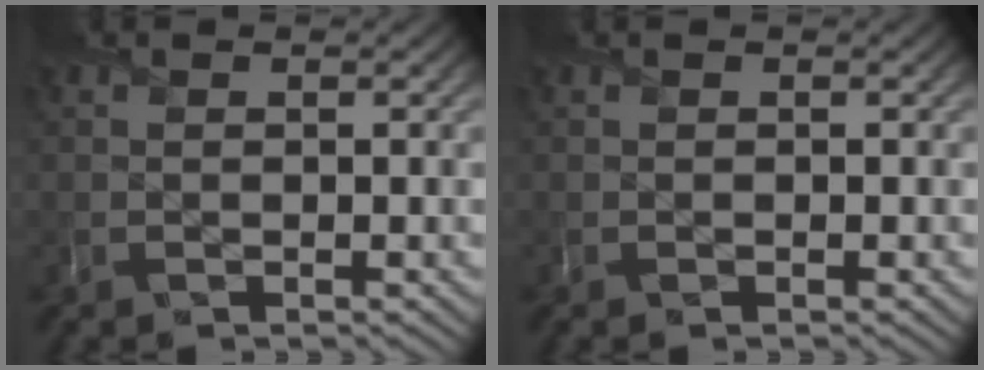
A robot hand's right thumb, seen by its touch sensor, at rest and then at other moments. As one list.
[{"total": 0.0}]